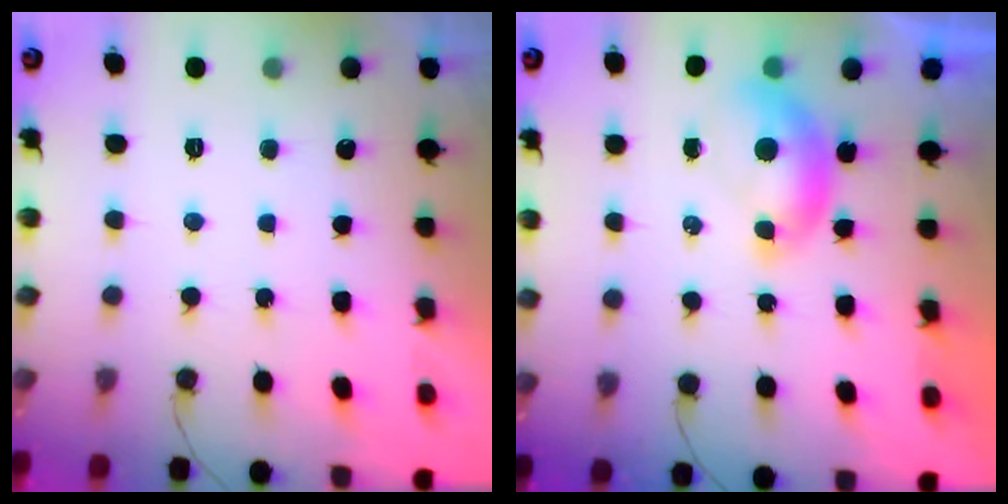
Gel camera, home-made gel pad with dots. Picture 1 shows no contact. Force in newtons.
{"total": 6.7, "press": 6.7, "slide": 0.9}